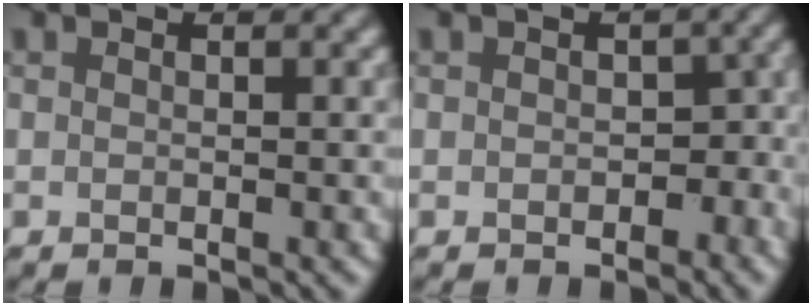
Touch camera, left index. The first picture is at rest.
{"total": 2.6, "force": [-0.6, 1.9, 1.7], "torque": [-0.009, -0.004, -0.011]}